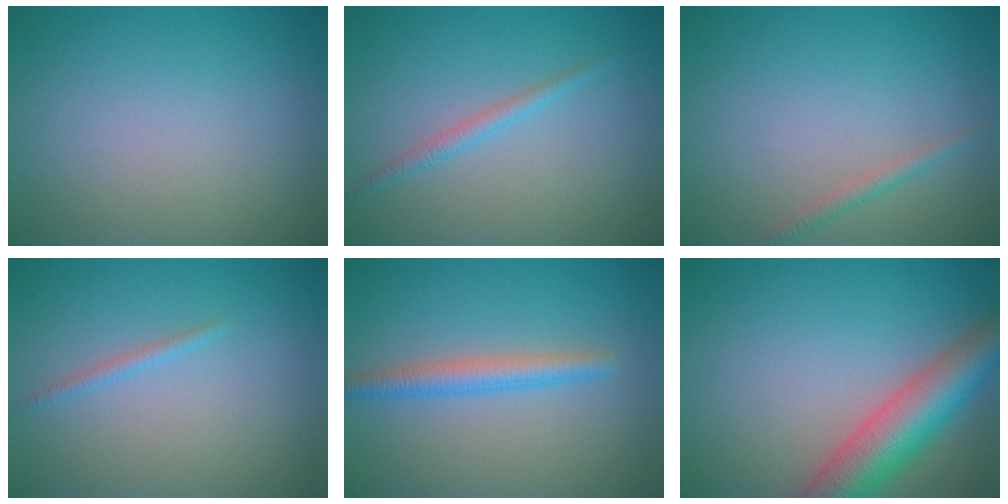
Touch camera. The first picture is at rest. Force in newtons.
{"total": 1.3, "press": 1.3, "slide": 0.1}
{"total": 1.1, "press": 1.1, "slide": 0.0}
{"total": 0.8, "press": 0.8, "slide": 0.1}
{"total": 2.6, "press": 2.6, "slide": 0.2}
{"total": 7.5, "press": 7.5, "slide": 0.3}